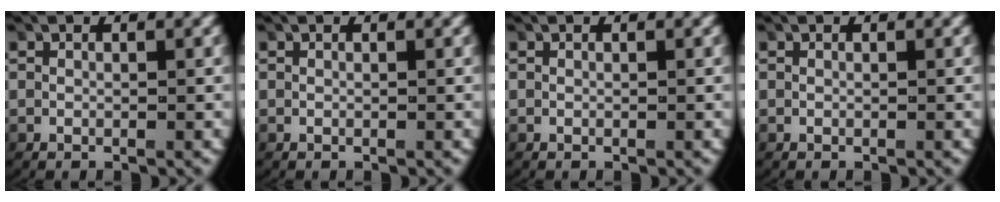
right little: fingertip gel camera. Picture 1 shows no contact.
{"total": 0.0}
{"total": 0.0}
{"total": 0.0}